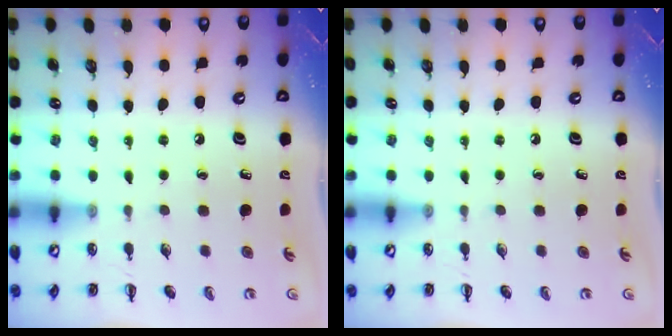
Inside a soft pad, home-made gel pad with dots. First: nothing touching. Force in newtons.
{"total": 0.0}